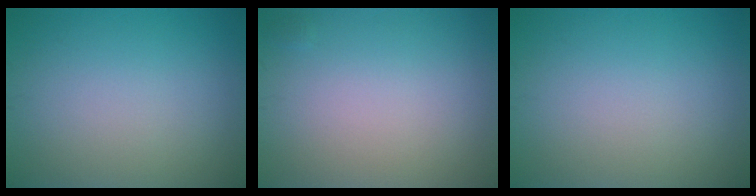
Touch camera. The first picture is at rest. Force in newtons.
{"total": 0.0}
{"total": 0.0}